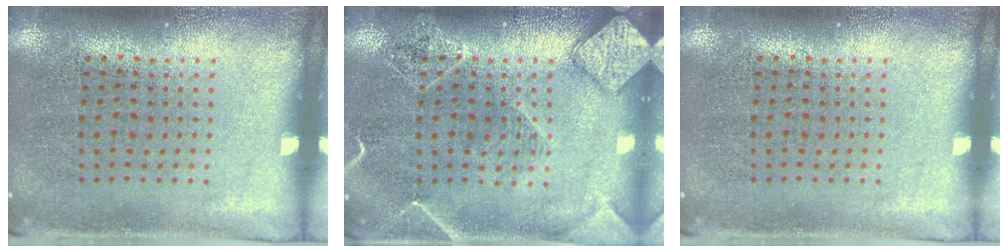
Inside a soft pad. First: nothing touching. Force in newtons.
{"total": 3.2, "press": 3.1, "slide": 0.4}
{"total": 0.0}